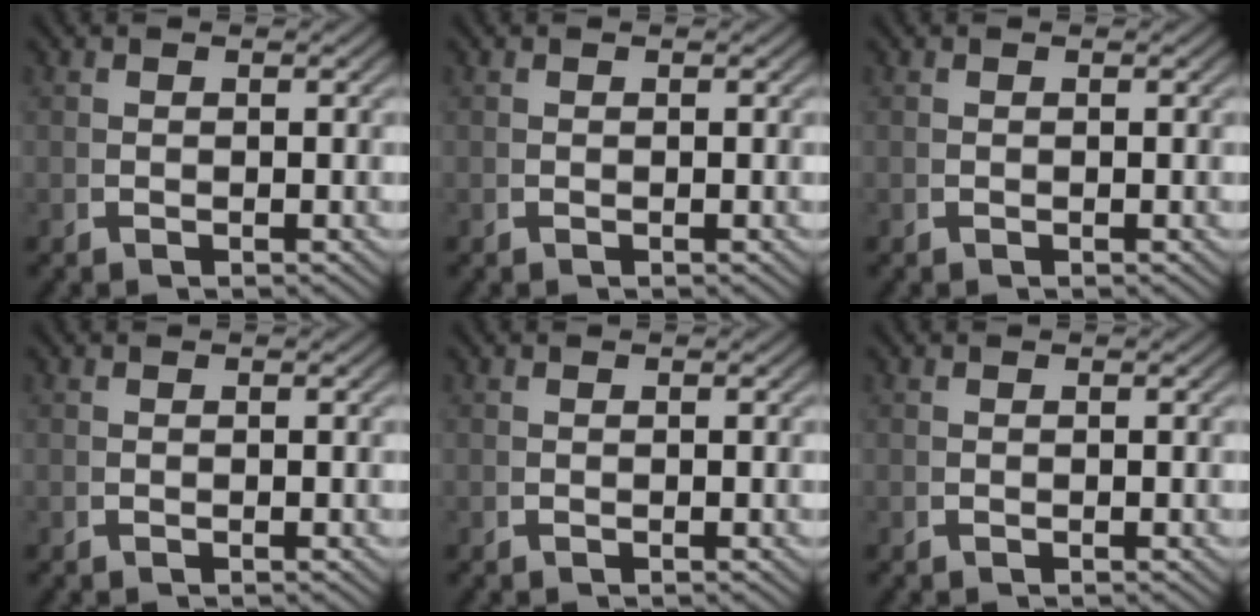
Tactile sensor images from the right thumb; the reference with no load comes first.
{"total": 0.0}
{"total": 0.0}
{"total": 0.0}
{"total": 0.0}
{"total": 0.0}